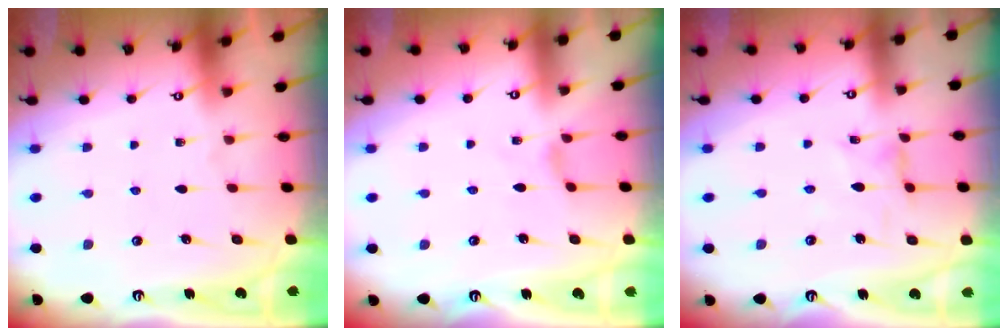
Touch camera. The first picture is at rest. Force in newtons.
{"total": 0.9, "press": 0.8, "slide": 0.4}
{"total": 1.7, "press": 1.6, "slide": 0.3}